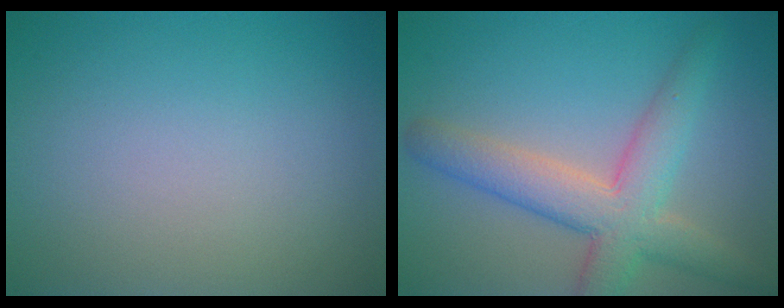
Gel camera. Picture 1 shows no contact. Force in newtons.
{"total": 6.0, "press": 6.0, "slide": 0.3}